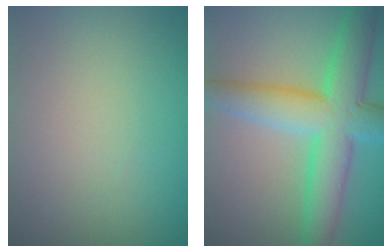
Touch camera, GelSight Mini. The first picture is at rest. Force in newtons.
{"total": 8.6, "press": 8.6, "slide": 0.1}